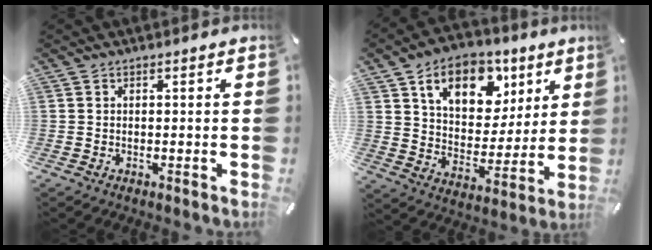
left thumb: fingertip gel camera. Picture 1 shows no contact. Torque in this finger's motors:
{"motor_torque": [2.69, 2.31, 1.43, -1.34, 0.17]}